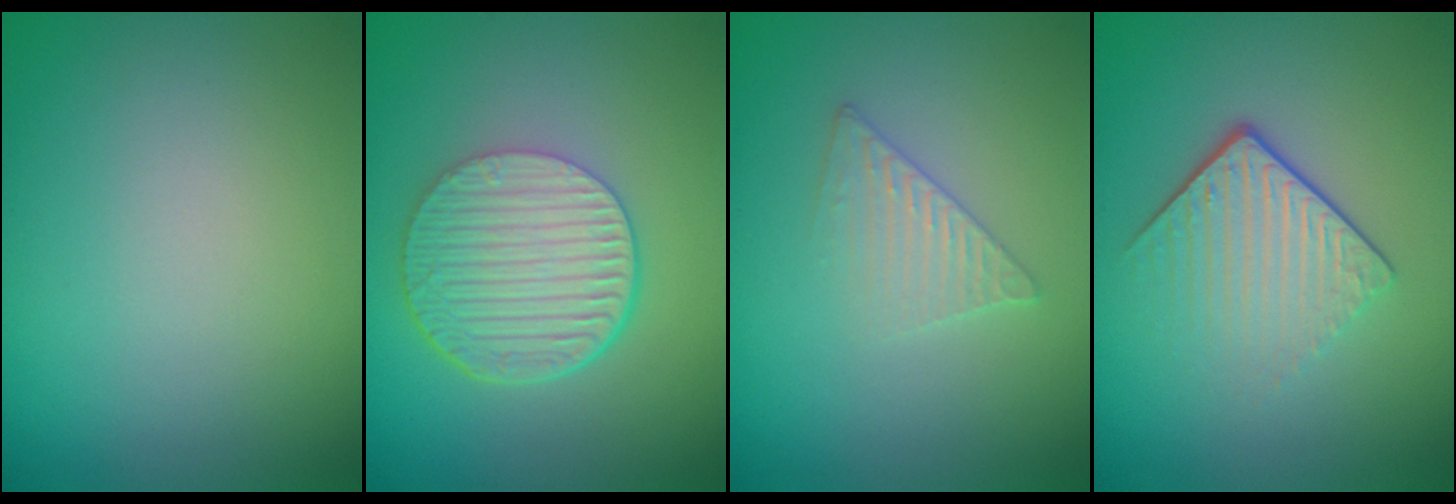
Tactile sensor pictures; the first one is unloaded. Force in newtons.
{"total": 6.4, "press": 4.4, "slide": 4.7}
{"total": 2.0, "press": 2.0, "slide": 0.2}
{"total": 4.2, "press": 2.6, "slide": 3.3}